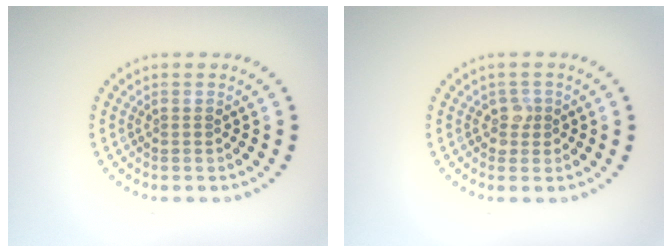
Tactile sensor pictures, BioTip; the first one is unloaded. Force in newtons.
{"total": 1.5, "press": 1.3, "slide": 0.9}